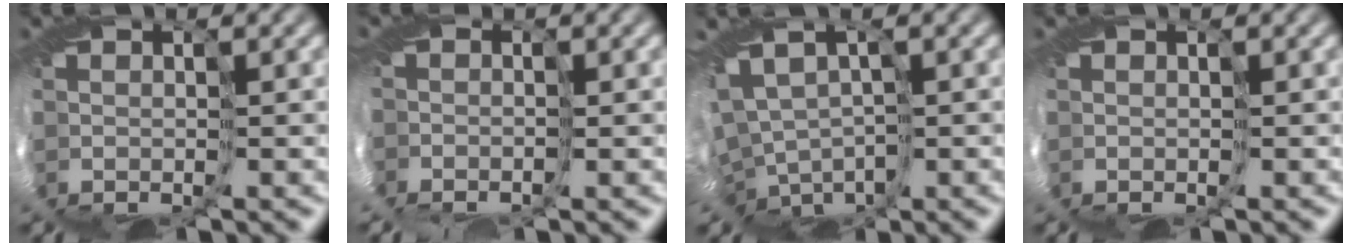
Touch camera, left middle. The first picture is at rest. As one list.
[{"total": 5.4, "force": [-2.1, 4.0, 3.1], "torque": [-0.064, -0.011, -0.025]}, {"total": 6.8, "force": [-0.4, 5.5, 4.0], "torque": [-0.105, -0.013, 0.036]}, {"total": 0.0}]